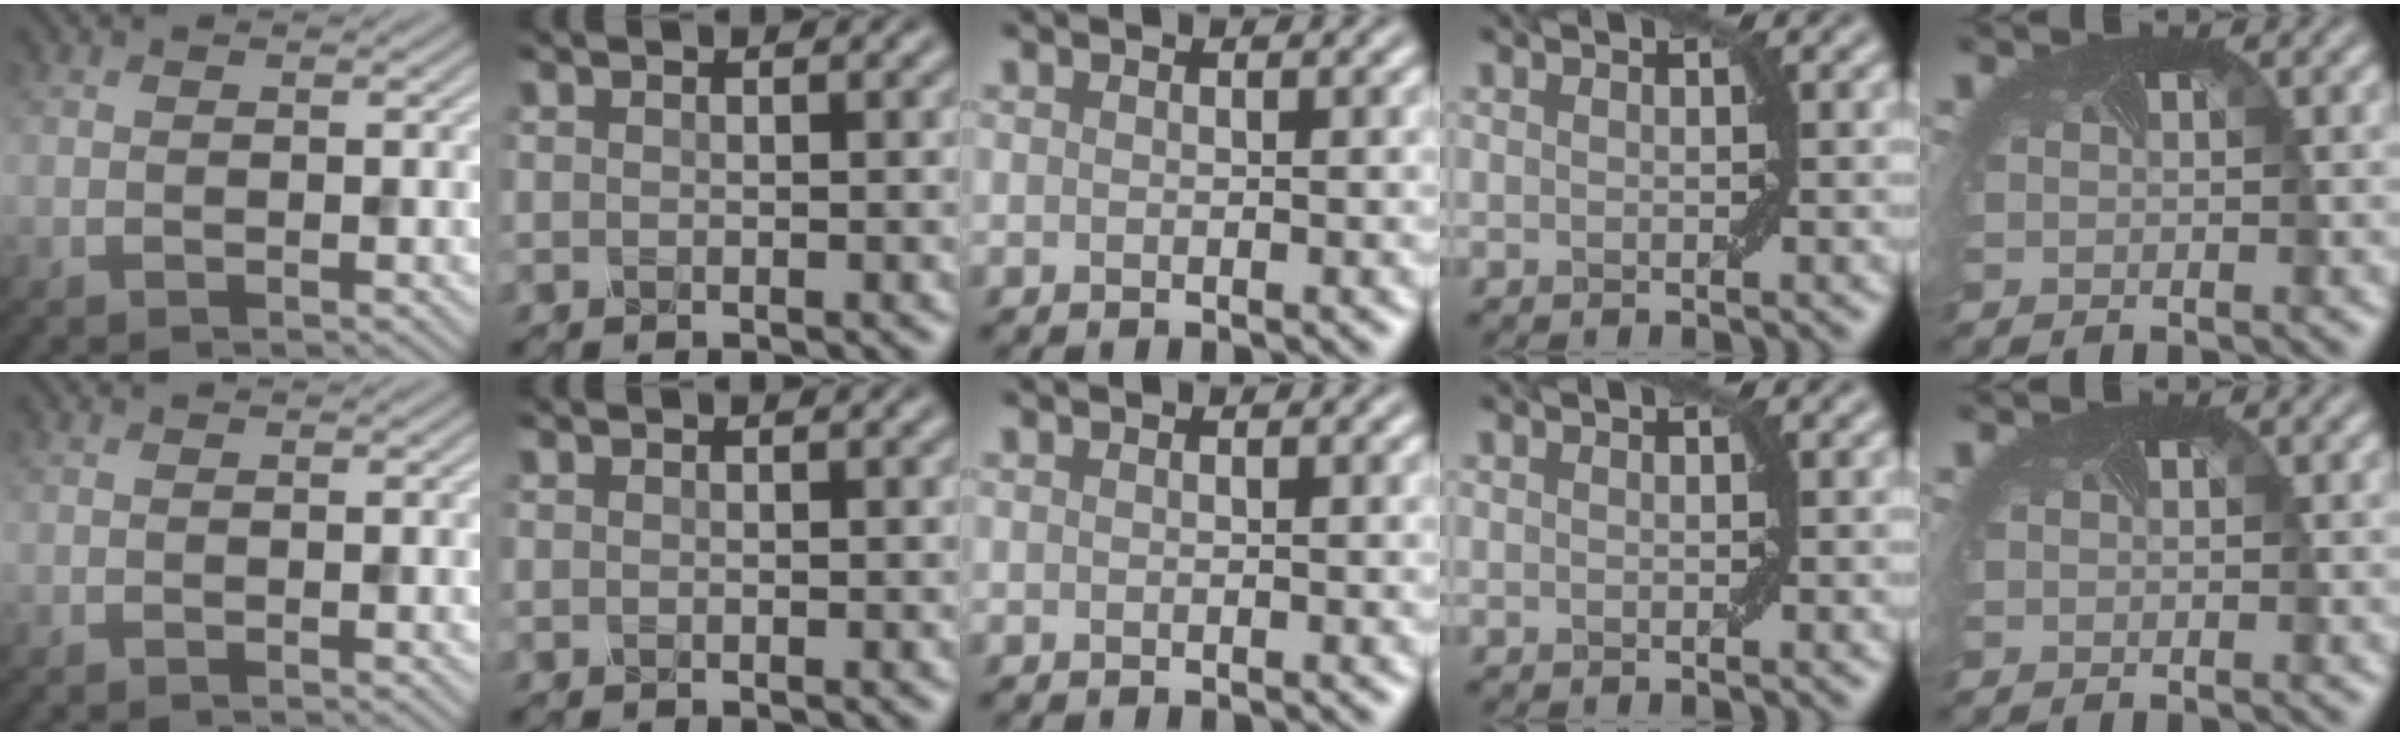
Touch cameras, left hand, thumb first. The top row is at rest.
{}